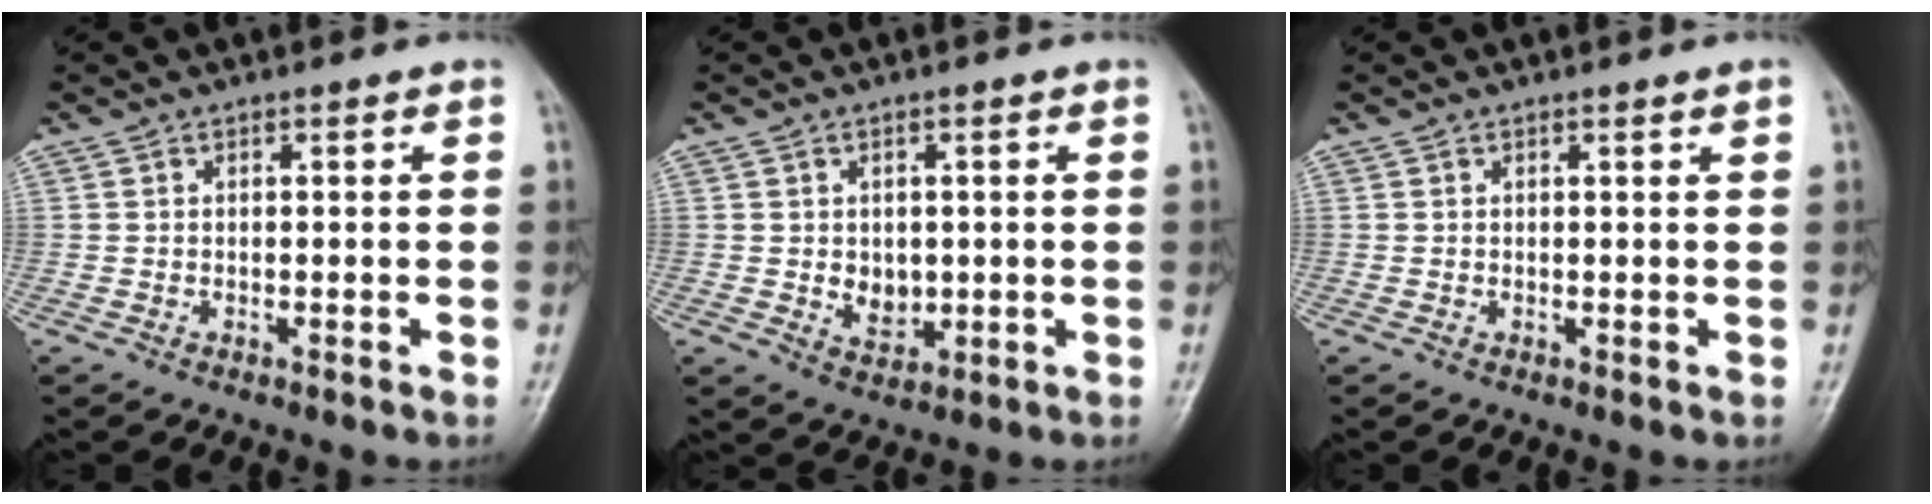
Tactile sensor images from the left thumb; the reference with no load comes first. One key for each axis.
{"total": 4.6, "fx": 0.0, "fy": 3.5, "fz": 2.9, "tx": -0.026, "ty": -0.006, "tz": 0.010}
{"total": 0.8, "fx": 0.5, "fy": 0.0, "fz": 0.6, "tx": -0.009, "ty": -0.002, "tz": 0.006}